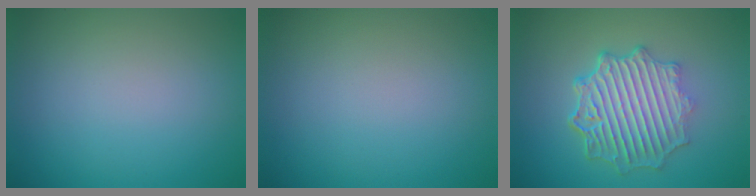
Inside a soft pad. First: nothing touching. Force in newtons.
{"total": 0.0}
{"total": 6.6, "press": 5.1, "slide": 4.2}